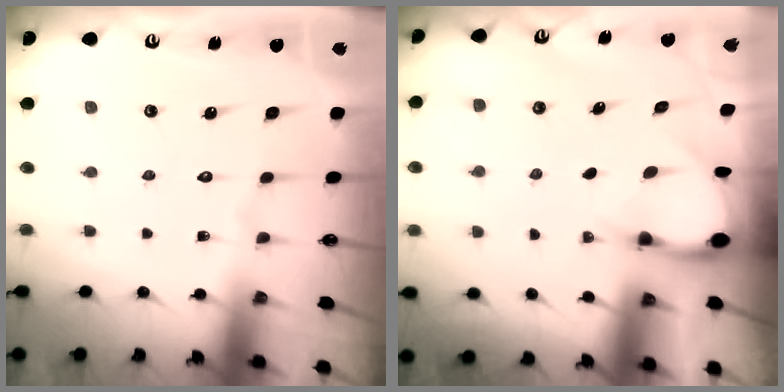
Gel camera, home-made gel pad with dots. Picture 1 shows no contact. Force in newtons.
{"total": 3.4, "press": 3.4, "slide": 0.2}